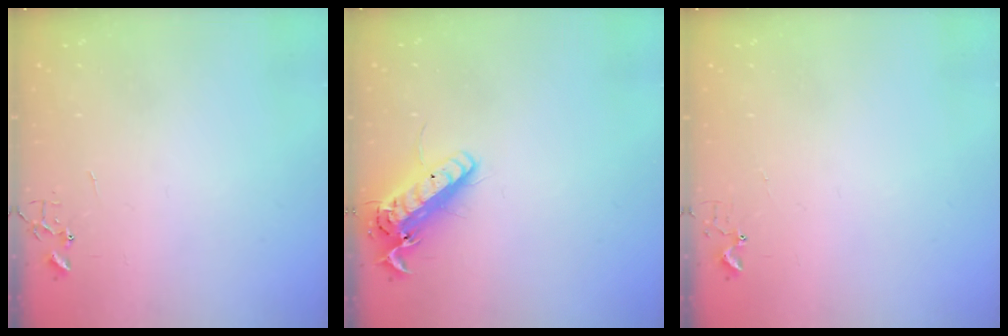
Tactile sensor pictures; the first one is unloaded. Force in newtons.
{"total": 15.0, "press": 14.7, "slide": 3.0}
{"total": 2.9, "press": 2.9, "slide": 0.3}